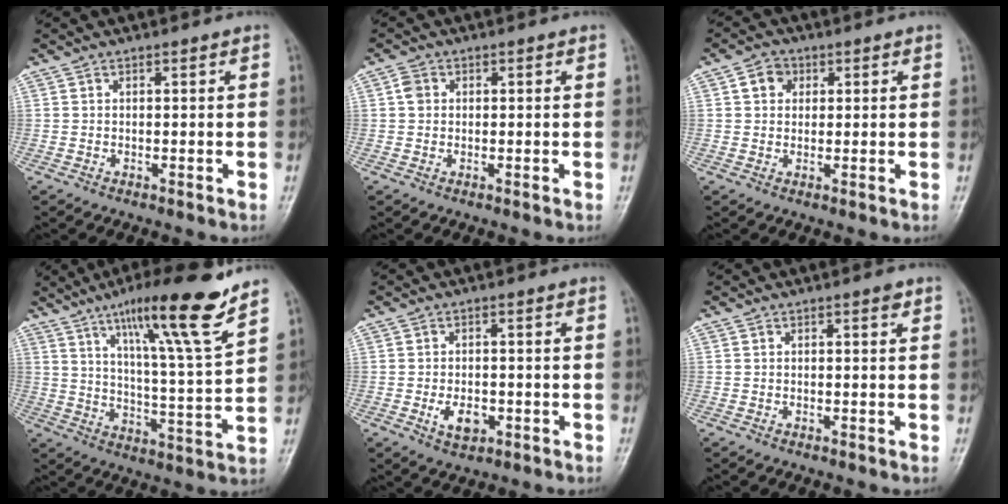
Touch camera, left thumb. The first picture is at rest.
{"total": 2.1, "force": [0.3, 1.8, 1.0], "torque": [-0.011, 0.004, 0.001]}
{"total": 3.8, "force": [1.2, 3.2, 1.7], "torque": [-0.008, 0.002, 0.015]}
{"total": 17.5, "force": [11.5, 1.1, 13.1], "torque": [-0.197, -0.061, 0.183]}
{"total": 4.3, "force": [-1.2, 2.7, 3.1], "torque": [-0.046, -0.002, -0.014]}
{"total": 0.9, "force": [0.5, 0.3, 0.6], "torque": [-0.009, -0.002, 0.006]}